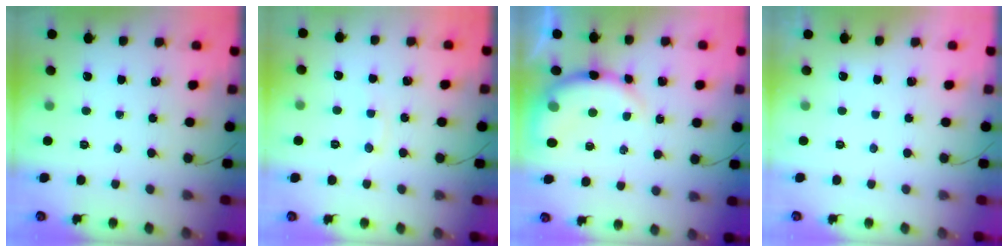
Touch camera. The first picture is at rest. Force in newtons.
{"total": 4.5, "press": 4.3, "slide": 1.3}
{"total": 9.5, "press": 9.3, "slide": 1.7}
{"total": 2.9, "press": 2.9, "slide": 0.1}